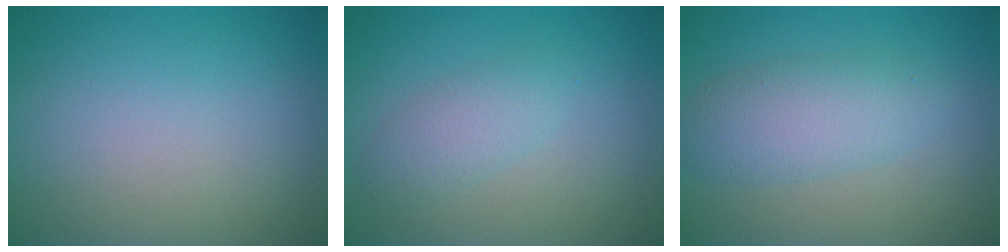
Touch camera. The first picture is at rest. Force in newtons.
{"total": 2.2, "press": 2.2, "slide": 0.0}
{"total": 3.9, "press": 3.9, "slide": 0.3}